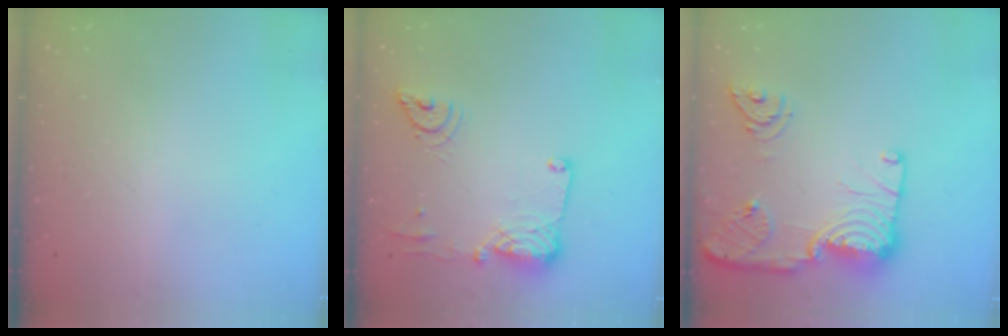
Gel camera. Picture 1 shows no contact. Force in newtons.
{"total": 14.2, "press": 14.0, "slide": 1.8}
{"total": 18.1, "press": 18.0, "slide": 2.0}